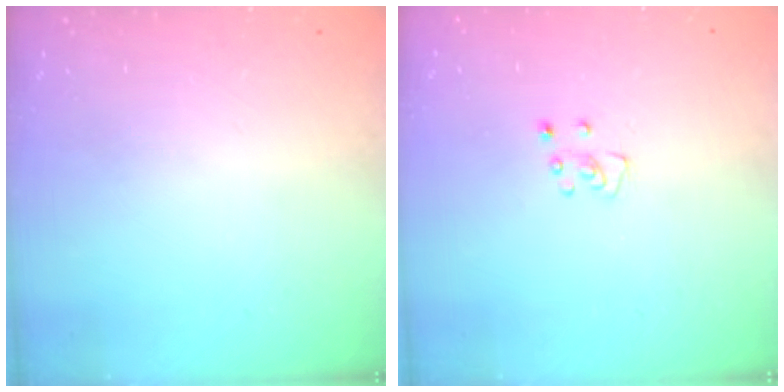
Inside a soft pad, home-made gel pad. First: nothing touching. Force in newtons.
{"total": 3.9, "press": 3.9, "slide": 0.2}